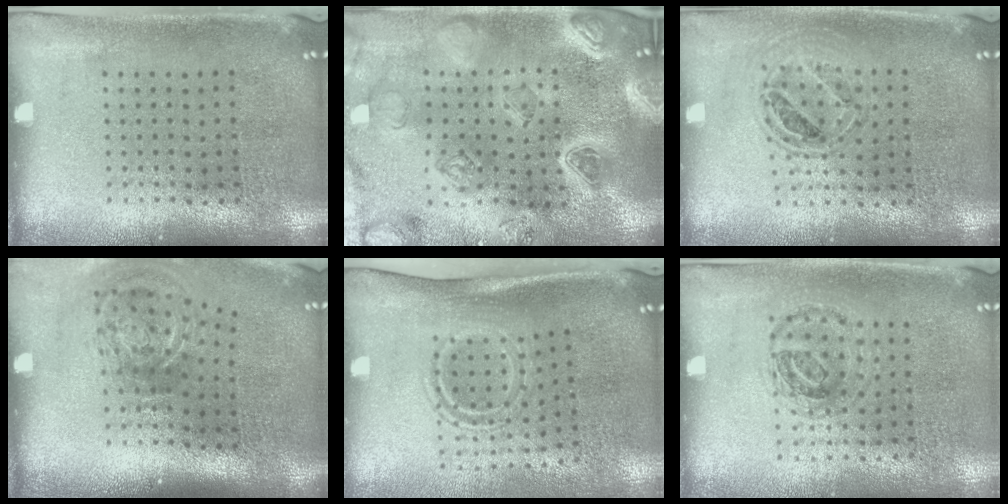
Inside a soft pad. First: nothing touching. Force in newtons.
{"total": 3.7, "press": 3.4, "slide": 1.4}
{"total": 0.9, "press": 0.9, "slide": 0.1}
{"total": 2.2, "press": 1.4, "slide": 1.7}
{"total": 1.6, "press": 1.0, "slide": 1.3}
{"total": 0.9, "press": 0.9, "slide": 0.3}